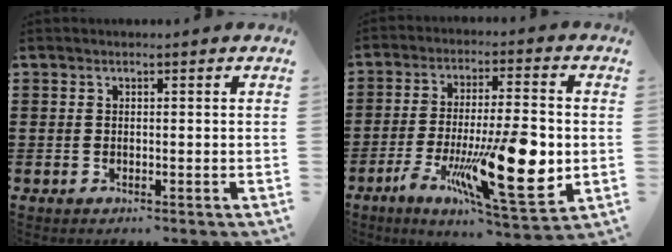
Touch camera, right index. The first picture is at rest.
{"total": 18.2, "force": [-4.9, 4.8, 16.9], "torque": [-0.286, -0.012, -0.065]}